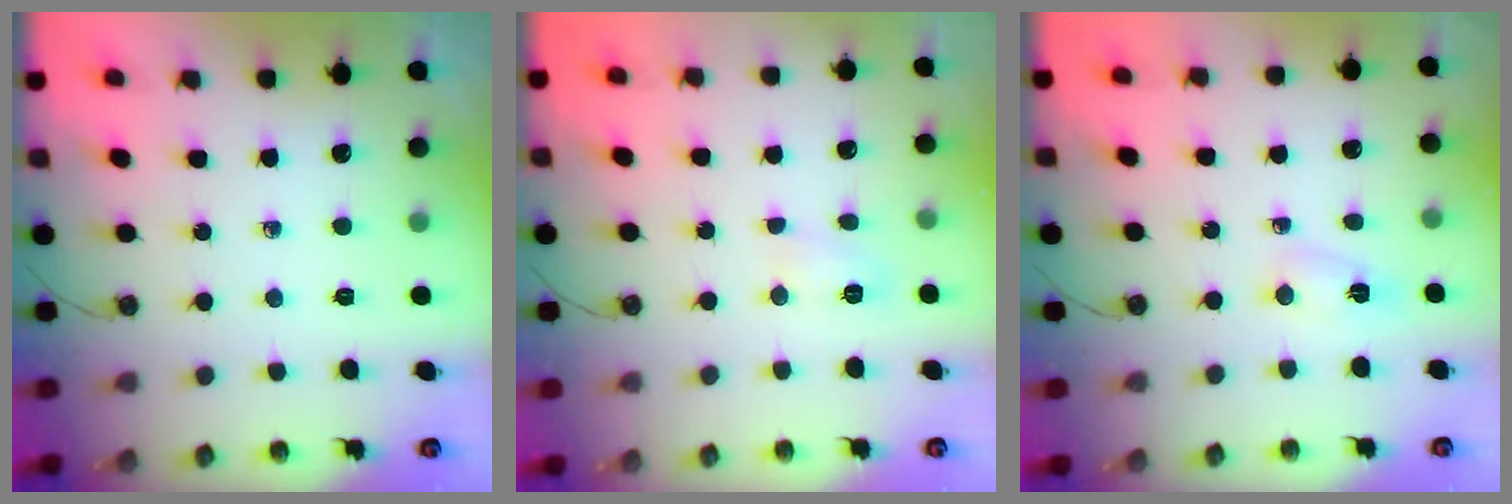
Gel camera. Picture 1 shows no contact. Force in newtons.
{"total": 4.0, "press": 3.9, "slide": 0.6}
{"total": 2.2, "press": 2.1, "slide": 0.6}